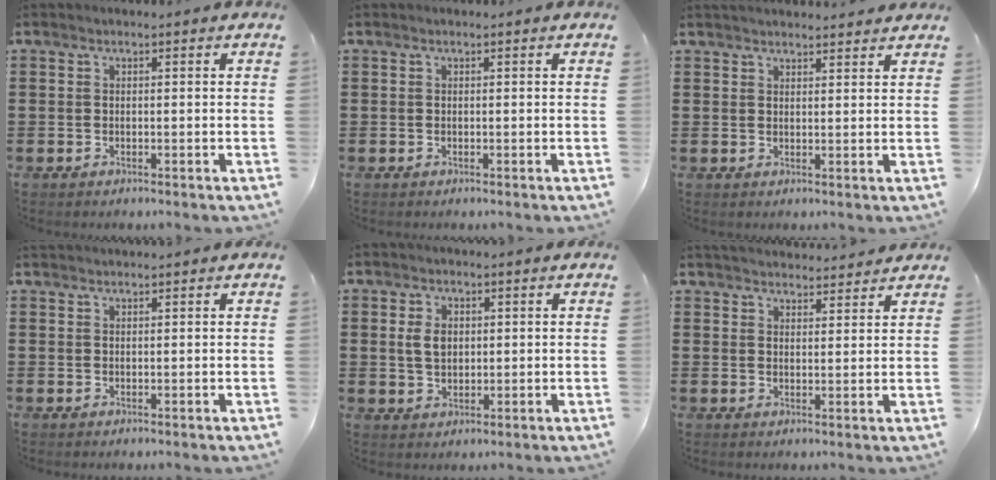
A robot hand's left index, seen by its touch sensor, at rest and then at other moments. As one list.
[{"total": 0.0}, {"total": 2.0, "force": [2.0, 0.1, 0.0], "torque": [-0.005, -0.001, 0.038]}, {"total": 0.8, "force": [0.8, 0.1, 0.1], "torque": [-0.004, -0.001, 0.017]}, {"total": 3.4, "force": [0.7, 2.2, 2.5], "torque": [-0.047, 0.004, 0.011]}, {"total": 3.1, "force": [3.0, 0.4, 0.2], "torque": [-0.014, -0.010, 0.056]}]